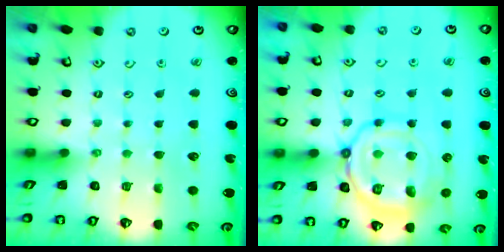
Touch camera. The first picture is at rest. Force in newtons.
{"total": 15.5, "press": 15.4, "slide": 1.7}